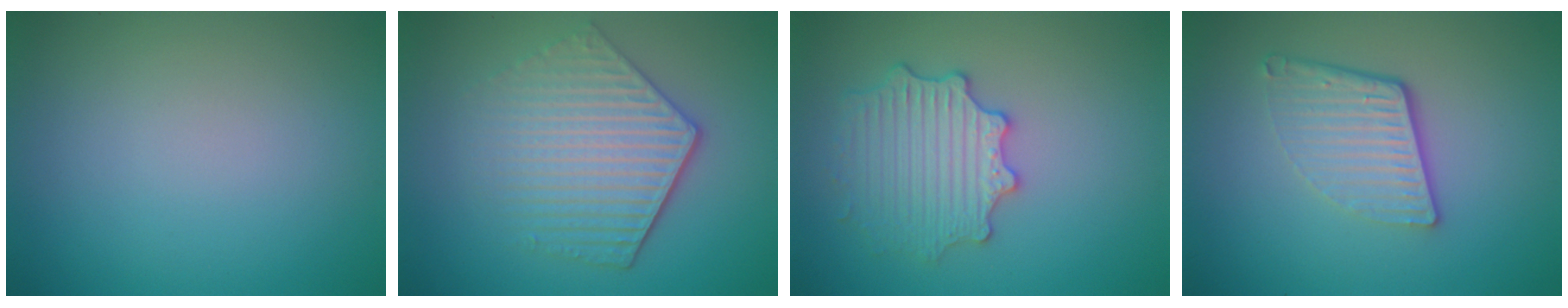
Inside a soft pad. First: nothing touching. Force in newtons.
{"total": 5.5, "press": 4.2, "slide": 3.6}
{"total": 3.6, "press": 3.6, "slide": 0.6}
{"total": 4.4, "press": 2.9, "slide": 3.3}